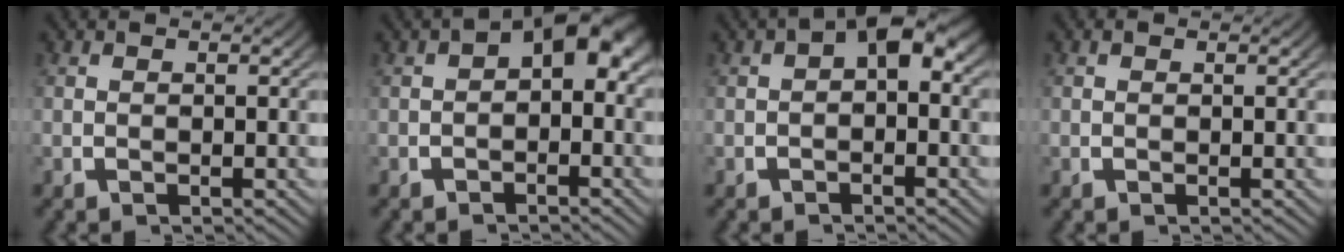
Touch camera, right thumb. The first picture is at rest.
{"total": 4.2, "force": [0.1, 2.4, 3.5], "torque": [-0.047, -0.001, 0.004]}
{"total": 3.2, "force": [0.4, 1.5, 2.7], "torque": [-0.039, 0.004, 0.006]}
{"total": 0.0}